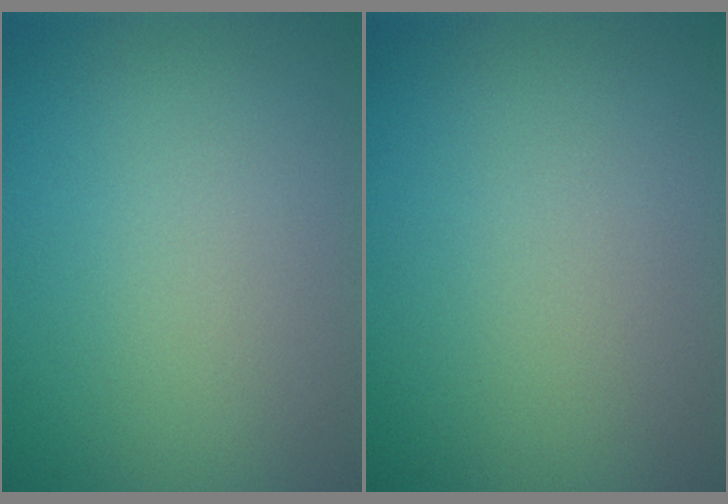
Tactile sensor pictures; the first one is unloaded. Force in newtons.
{"total": 0.0}